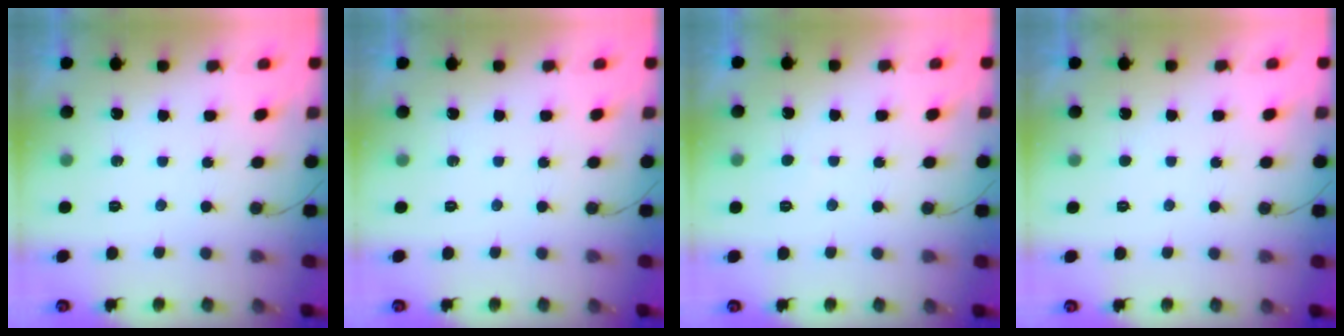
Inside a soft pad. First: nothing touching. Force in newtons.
{"total": 0.0}
{"total": 1.3, "press": 1.3, "slide": 0.1}
{"total": 1.6, "press": 1.6, "slide": 0.2}